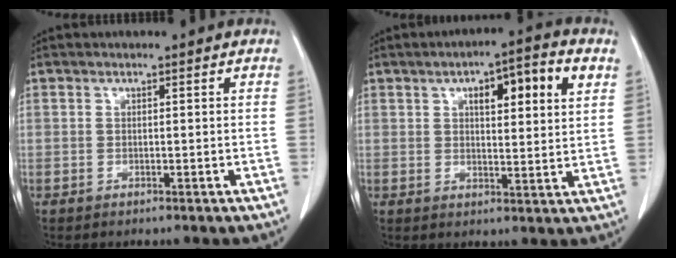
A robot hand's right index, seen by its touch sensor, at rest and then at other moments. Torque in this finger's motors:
{"motor_torque": [0.17, 0.29, 0.25, 0.05]}